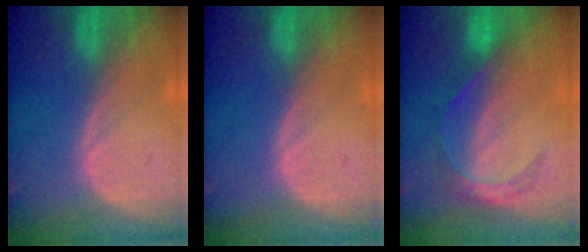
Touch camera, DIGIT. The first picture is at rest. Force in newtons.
{"total": 0.0}
{"total": 5.6, "press": 4.8, "slide": 2.9}